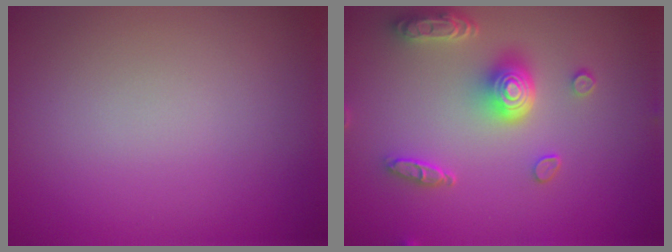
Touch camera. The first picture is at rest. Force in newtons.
{"total": 5.0, "press": 3.8, "slide": 3.2}